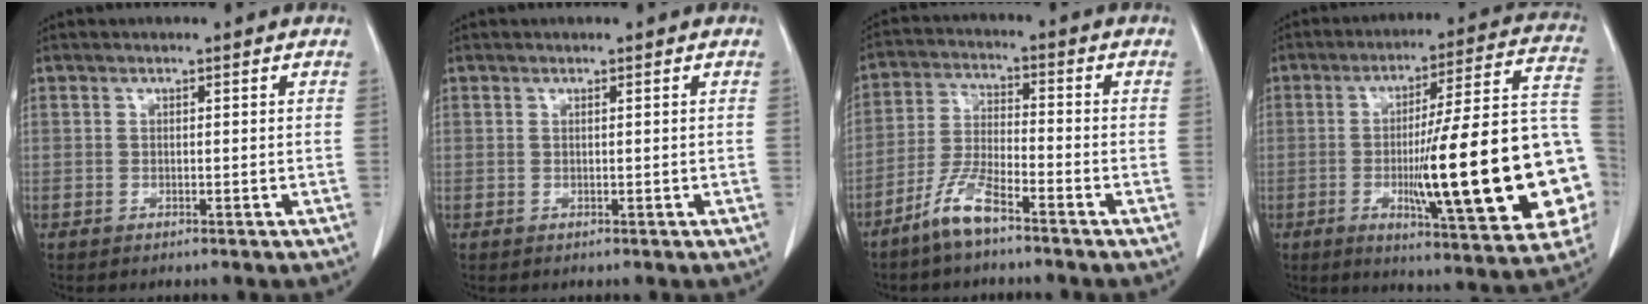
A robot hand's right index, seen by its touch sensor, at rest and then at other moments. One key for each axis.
{"total": 0.0}
{"total": 6.8, "fx": -5.0, "fy": 0.9, "fz": 4.5, "tx": -0.104, "ty": -0.009, "tz": -0.104}
{"total": 26.3, "fx": -4.8, "fy": 2.7, "fz": 25.7, "tx": -0.287, "ty": 0.014, "tz": -0.065}